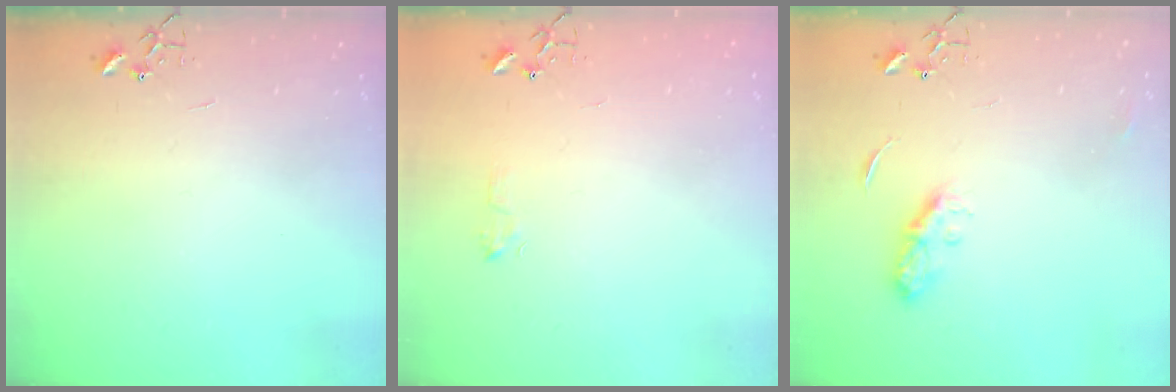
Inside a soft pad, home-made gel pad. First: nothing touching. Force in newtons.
{"total": 5.5, "press": 5.4, "slide": 0.8}
{"total": 7.2, "press": 7.2, "slide": 0.3}